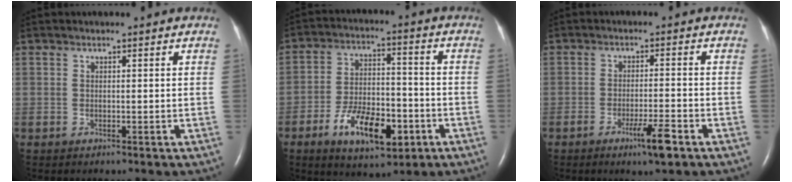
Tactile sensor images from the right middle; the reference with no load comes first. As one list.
[{"total": 11.7, "force": [-5.3, 5.0, 9.2], "torque": [-0.168, 0.004, -0.081]}, {"total": 4.9, "force": [-2.9, 0.1, 3.9], "torque": [-0.069, -0.007, -0.050]}]